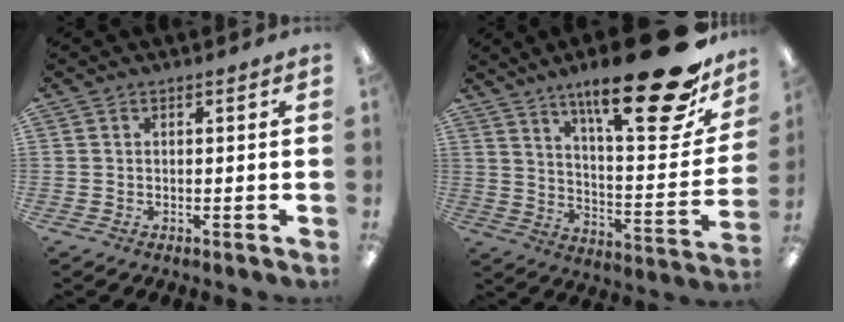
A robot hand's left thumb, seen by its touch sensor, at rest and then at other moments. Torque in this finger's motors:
{"motor_torque": [0.60, 0.43, 1.84, -0.93, 0.10]}